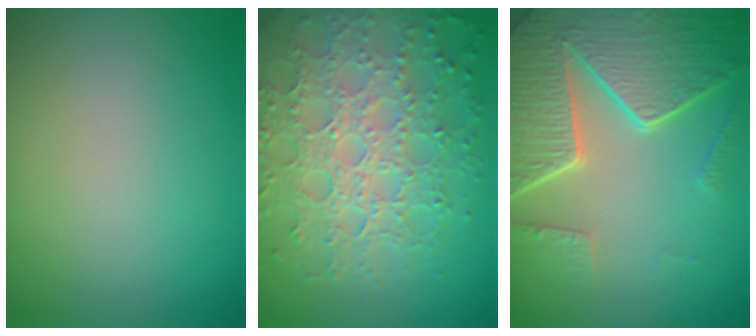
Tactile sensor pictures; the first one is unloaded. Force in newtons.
{"total": 7.7, "press": 5.6, "slide": 5.3}
{"total": 8.1, "press": 5.9, "slide": 5.5}